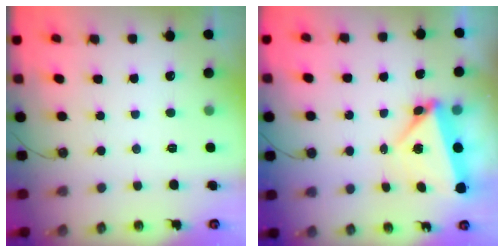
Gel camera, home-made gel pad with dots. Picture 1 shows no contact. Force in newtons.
{"total": 5.4, "press": 5.4, "slide": 0.2}